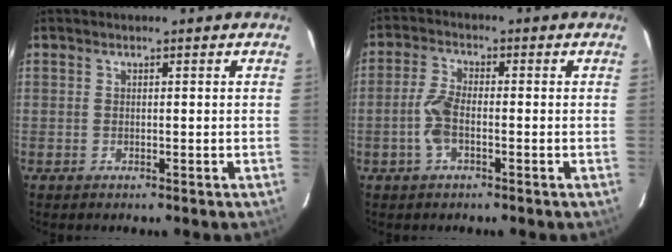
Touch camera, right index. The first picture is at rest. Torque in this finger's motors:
{"motor_torque": [0.71, -0.14, 0.44, 0.12]}